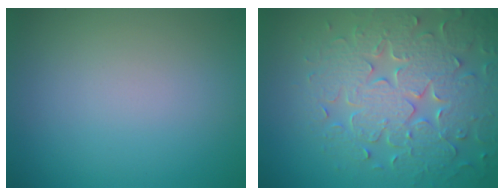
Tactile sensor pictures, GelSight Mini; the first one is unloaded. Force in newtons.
{"total": 8.0, "press": 6.2, "slide": 5.0}